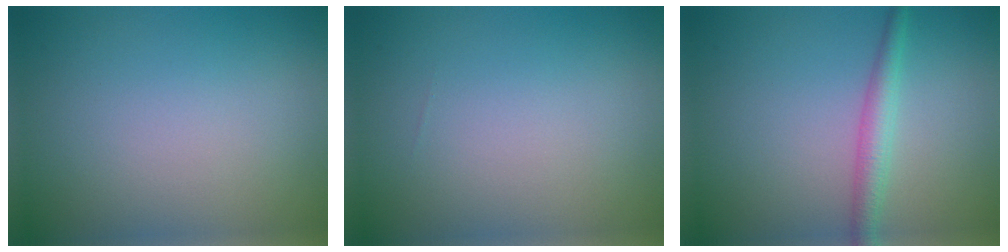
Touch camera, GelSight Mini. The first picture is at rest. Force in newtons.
{"total": 0.0}
{"total": 2.4, "press": 2.4, "slide": 0.0}